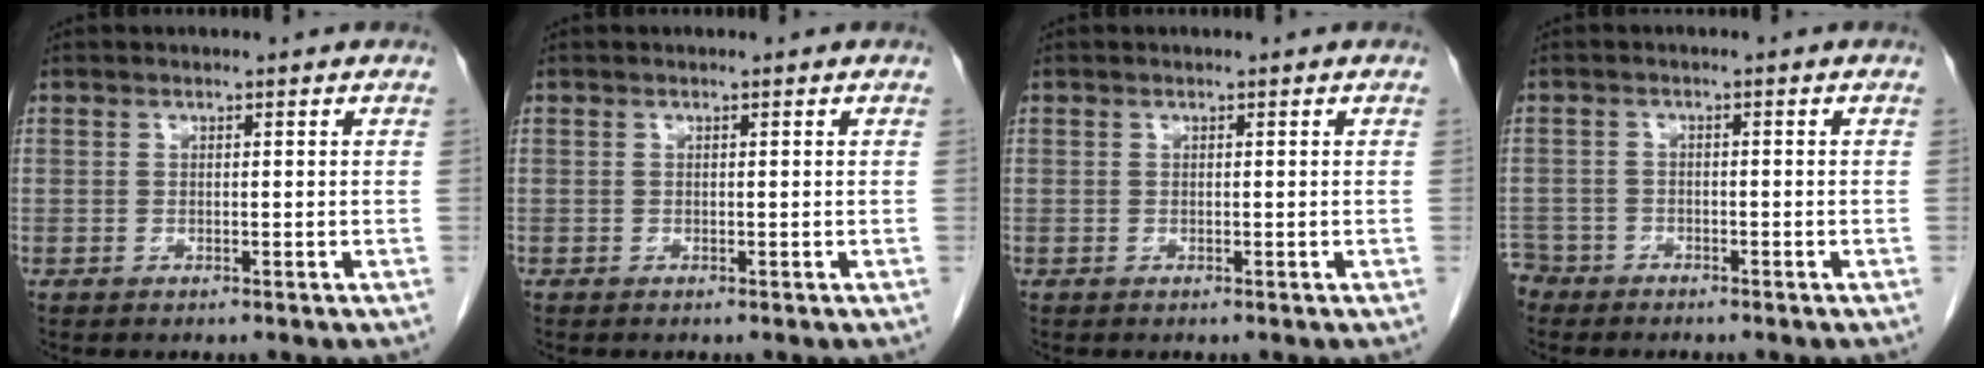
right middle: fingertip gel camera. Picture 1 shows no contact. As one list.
[{"total": 0.0}, {"total": 0.0}, {"total": 3.5, "force": [-3.0, 1.7, -0.4], "torque": [0.002, 0.001, -0.062]}]